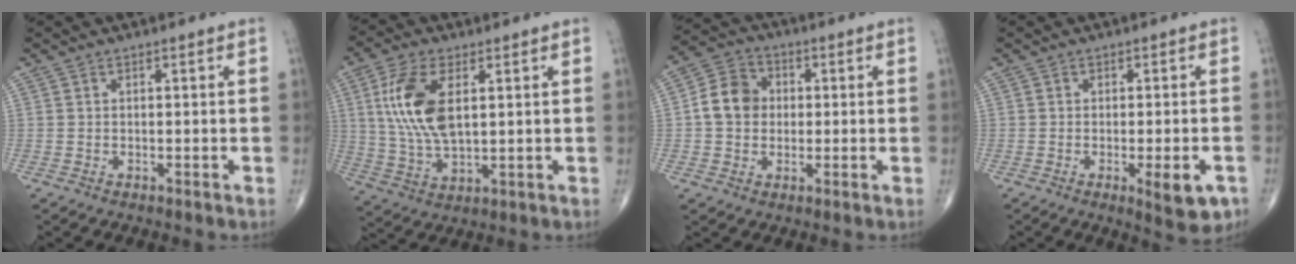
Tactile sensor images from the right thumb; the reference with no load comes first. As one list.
[{"total": 12.5, "force": [3.1, 6.1, 10.5], "torque": [-0.219, -0.009, 0.065]}, {"total": 8.4, "force": [0.2, 7.1, 4.4], "torque": [-0.065, 0.019, -0.007]}, {"total": 6.7, "force": [-2.7, 2.2, 5.8], "torque": [-0.068, -0.001, -0.029]}]